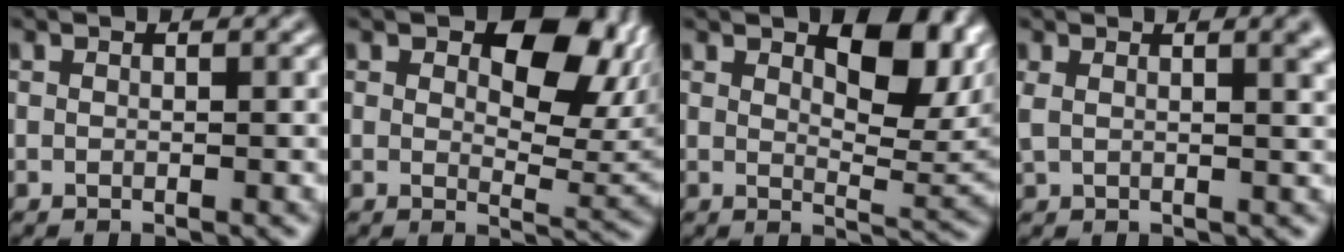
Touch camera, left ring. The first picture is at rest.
{"total": 9.2, "force": [3.9, 4.7, 6.8], "torque": [-0.088, 0.001, 0.063]}
{"total": 7.2, "force": [2.8, 3.1, 5.8], "torque": [-0.079, -0.004, 0.047]}
{"total": 4.0, "force": [1.6, 2.1, 3.1], "torque": [-0.042, 0.002, 0.031]}